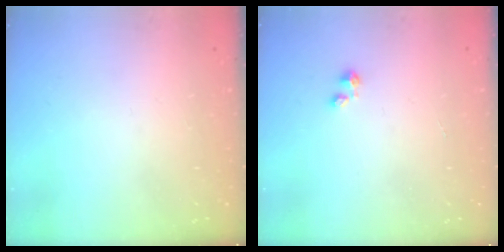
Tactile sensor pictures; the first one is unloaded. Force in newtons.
{"total": 0.0}